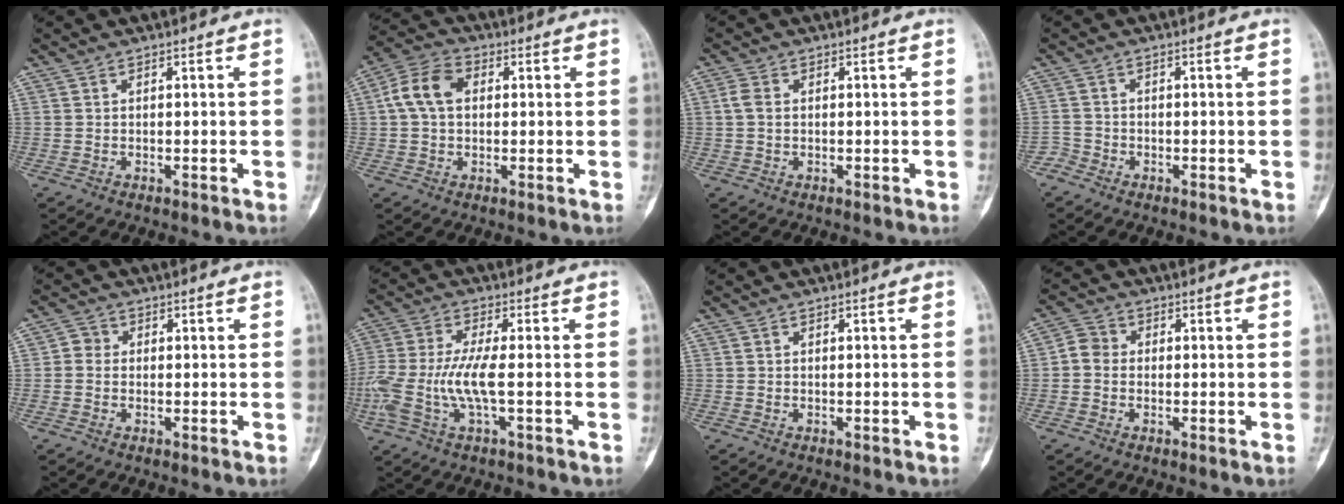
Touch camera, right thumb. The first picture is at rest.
{"total": 8.4, "force": [1.4, 5.9, 5.8], "torque": [-0.108, 0.025, 0.019]}
{"total": 2.7, "force": [0.3, 1.9, 1.9], "torque": [-0.044, 0.004, 0.001]}
{"total": 1.9, "force": [-1.4, 1.3, -0.4], "torque": [0.012, 0.006, -0.034]}
{"total": 2.5, "force": [-0.1, 2.3, 0.9], "torque": [-0.003, 0.006, -0.008]}
{"total": 10.2, "force": [-1.7, 2.8, 9.6], "torque": [-0.244, 0.010, -0.037]}
{"total": 0.0}
{"total": 3.8, "force": [-0.4, 3.4, 1.6], "torque": [-0.018, 0.010, -0.016]}